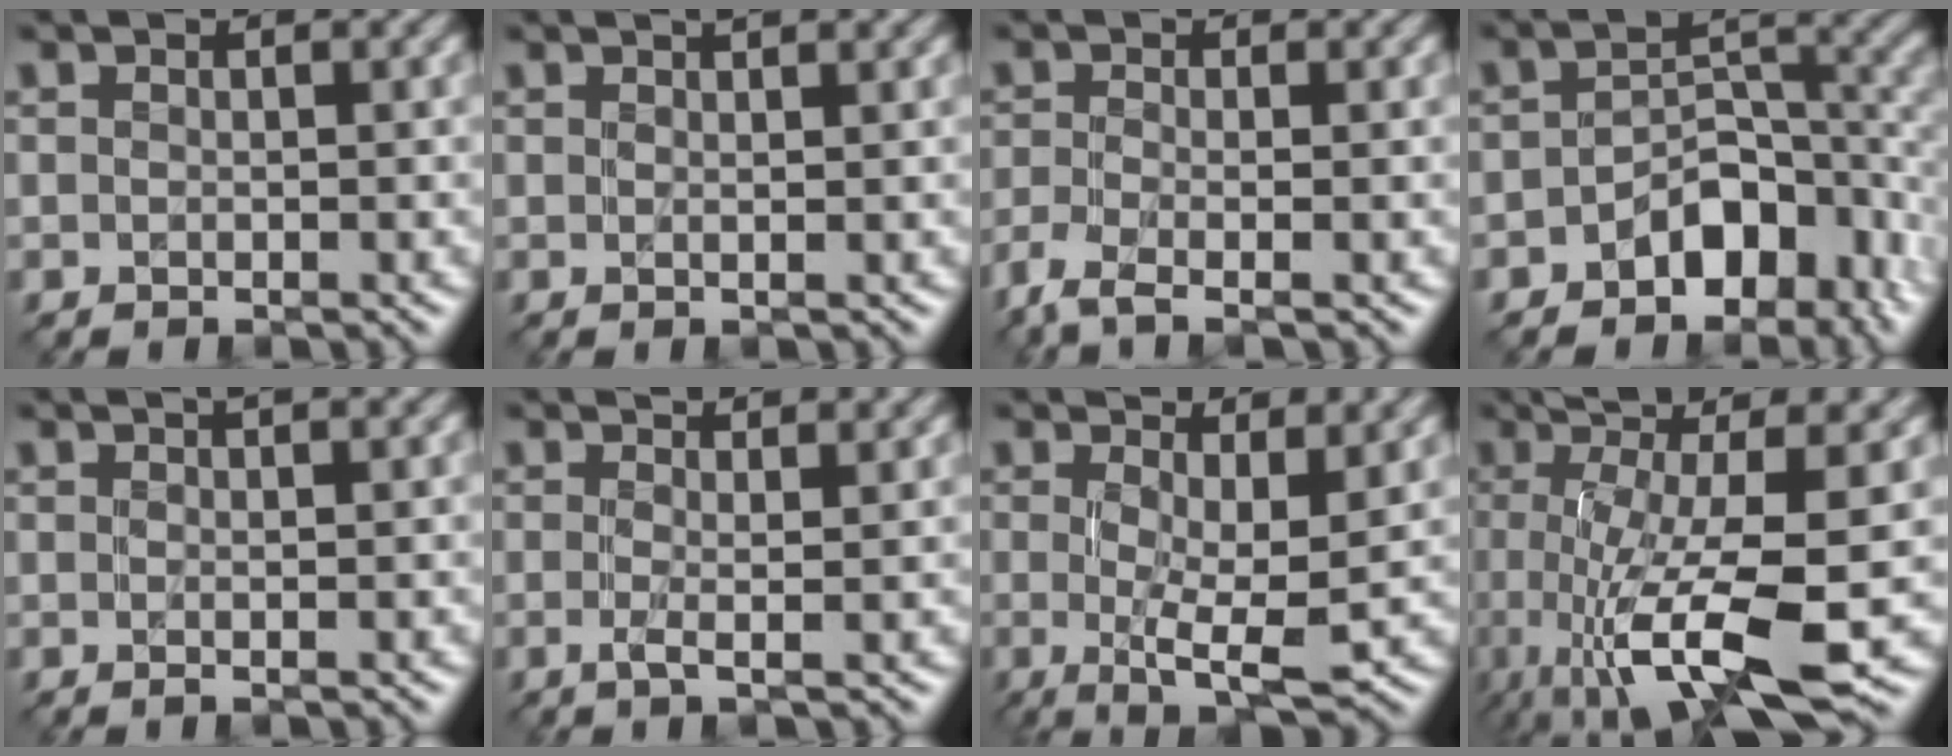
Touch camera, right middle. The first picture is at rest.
{"total": 3.3, "force": [1.8, 1.3, 2.4], "torque": [-0.014, 0.014, -0.006]}
{"total": 3.3, "force": [-2.2, 0.8, 2.3], "torque": [-0.053, -0.015, -0.055]}
{"total": 6.6, "force": [-3.5, 3.9, 3.9], "torque": [-0.042, -0.002, -0.063]}
{"total": 3.0, "force": [1.2, 1.0, 2.5], "torque": [-0.019, 0.003, -0.008]}
{"total": 3.6, "force": [1.0, 1.0, 3.3], "torque": [-0.043, 0.006, -0.004]}
{"total": 7.2, "force": [1.4, 1.9, 6.8], "torque": [-0.097, -0.007, 0.019]}
{"total": 13.2, "force": [-2.0, 3.7, 12.5], "torque": [-0.214, -0.011, -0.026]}